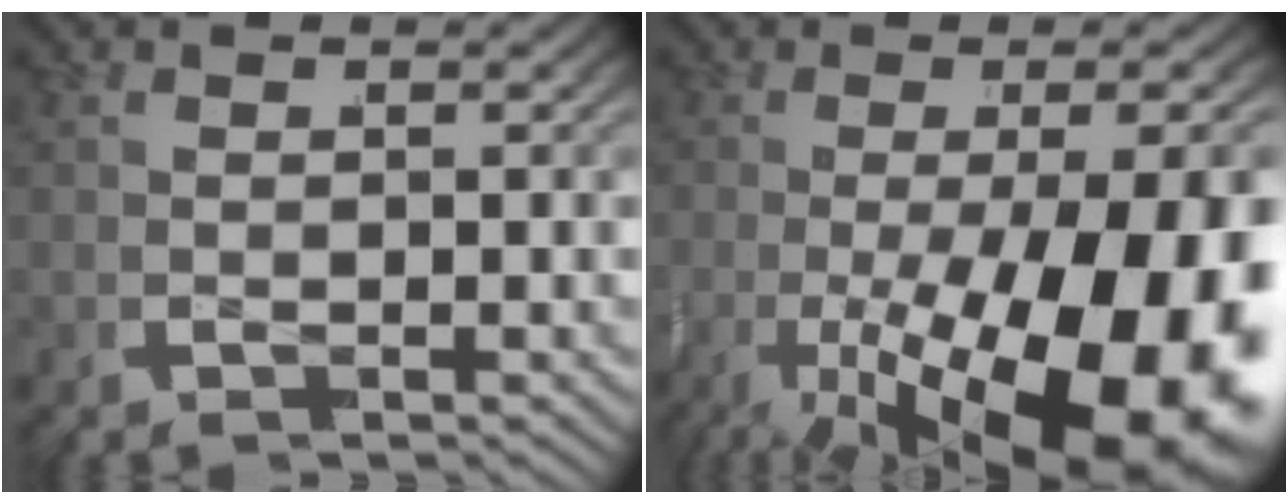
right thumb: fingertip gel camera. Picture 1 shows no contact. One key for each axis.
{"total": 20.8, "fx": -6.1, "fy": 11.4, "fz": 16.2, "tx": -0.281, "ty": -0.056, "tz": -0.062}